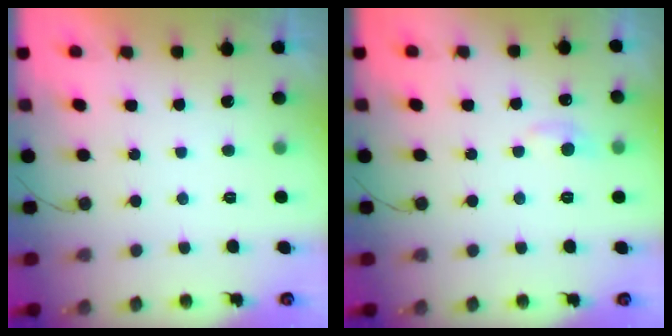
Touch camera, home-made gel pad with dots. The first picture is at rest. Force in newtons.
{"total": 5.5, "press": 5.5, "slide": 0.7}